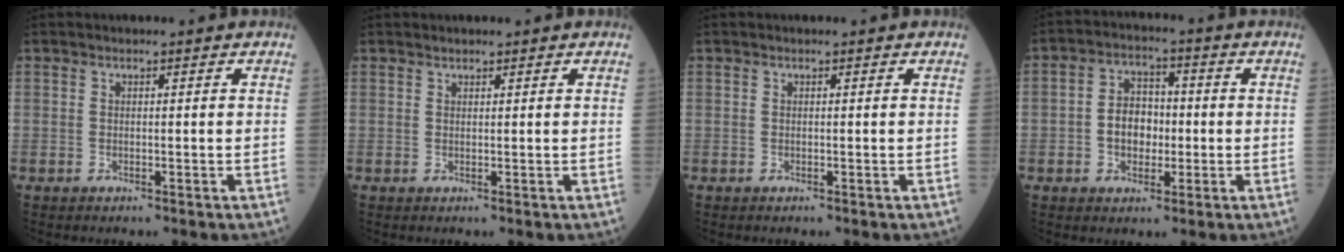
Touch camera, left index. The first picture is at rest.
{"total": 0.6, "force": [0.6, 0.2, 0.0], "torque": [-0.008, 0.004, 0.012]}
{"total": 0.0}
{"total": 6.2, "force": [-1.1, 4.5, 4.1], "torque": [-0.082, 0.016, -0.020]}